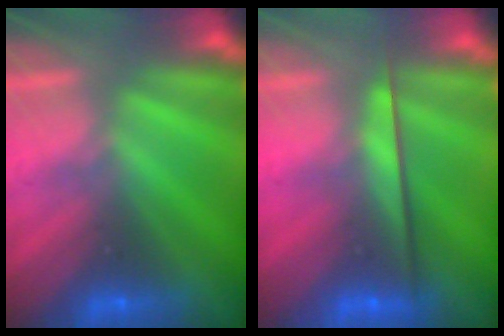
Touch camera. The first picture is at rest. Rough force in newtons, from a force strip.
{"total": 2.3}